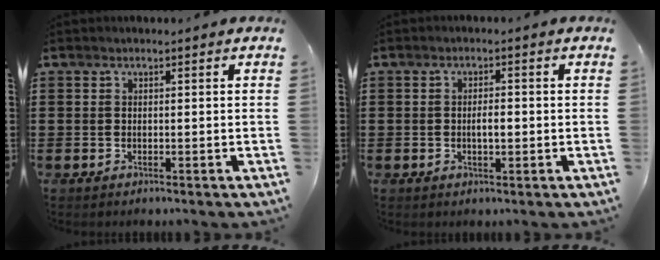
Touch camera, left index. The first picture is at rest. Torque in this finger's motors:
{"motor_torque": [0.70, 0.55, 0.10, 0.04]}